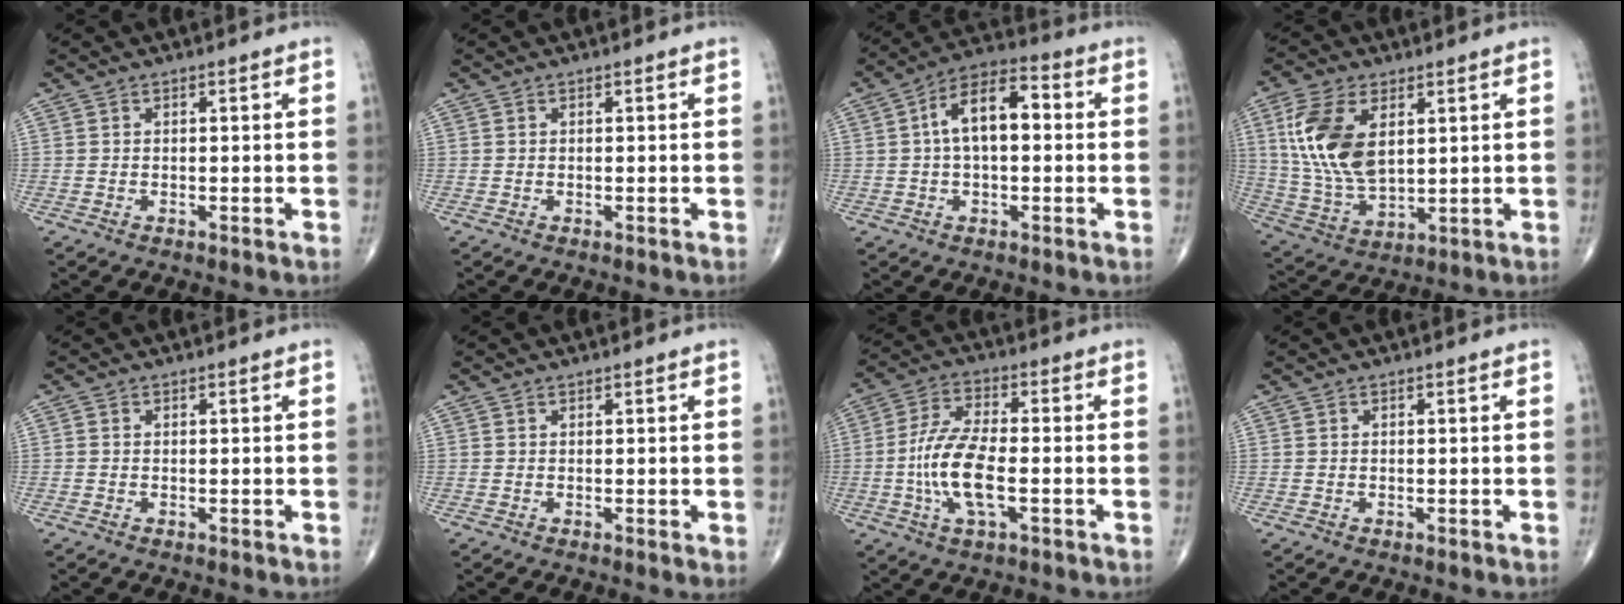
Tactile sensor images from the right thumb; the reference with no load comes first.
{"total": 0.0}
{"total": 11.2, "force": [1.2, 5.9, 9.5], "torque": [-0.158, 0.033, 0.010]}
{"total": 15.2, "force": [4.3, 8.4, 11.9], "torque": [-0.241, -0.014, 0.093]}
{"total": 0.0}
{"total": 0.8, "force": [0.3, 0.2, 0.7], "torque": [-0.013, -0.002, 0.004]}
{"total": 11.7, "force": [-2.3, 4.5, 10.5], "torque": [-0.221, 0.014, -0.047]}
{"total": 0.0}